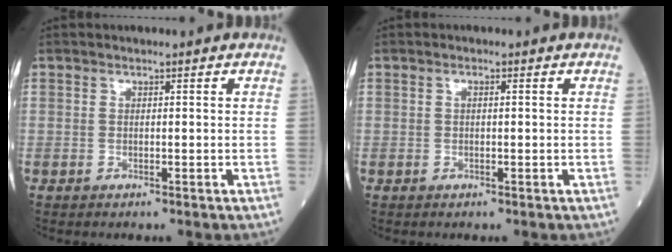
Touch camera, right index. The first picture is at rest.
{"total": 0.8, "force": [0.2, 0.2, 0.7], "torque": [-0.020, 0.001, 0.005]}